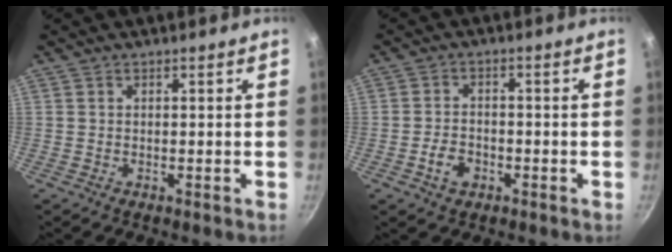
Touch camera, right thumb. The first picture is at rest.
{"total": 4.0, "force": [-1.9, 2.8, 2.2], "torque": [-0.033, 0.017, -0.036]}